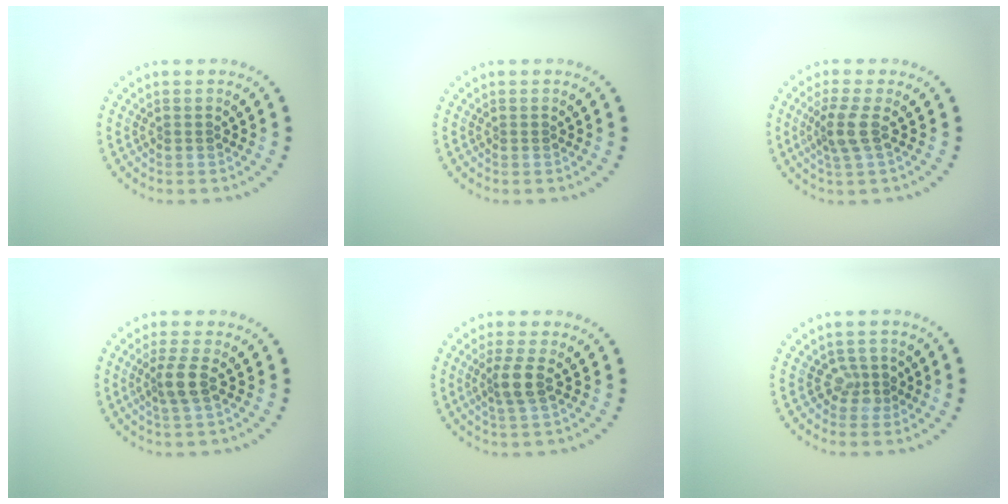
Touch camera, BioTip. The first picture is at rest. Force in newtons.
{"total": 0.0}
{"total": 2.5, "press": 1.9, "slide": 1.7}
{"total": 2.5, "press": 1.9, "slide": 1.6}
{"total": 2.4, "press": 2.0, "slide": 1.4}
{"total": 2.0, "press": 1.7, "slide": 0.9}